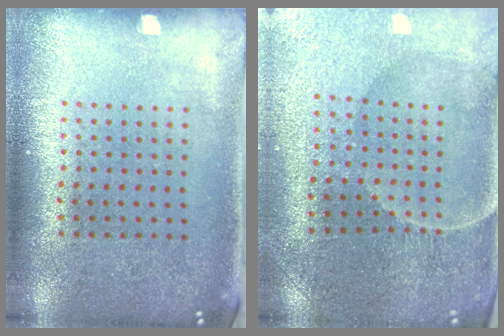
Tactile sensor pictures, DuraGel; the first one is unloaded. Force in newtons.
{"total": 1.3, "press": 1.2, "slide": 0.3}